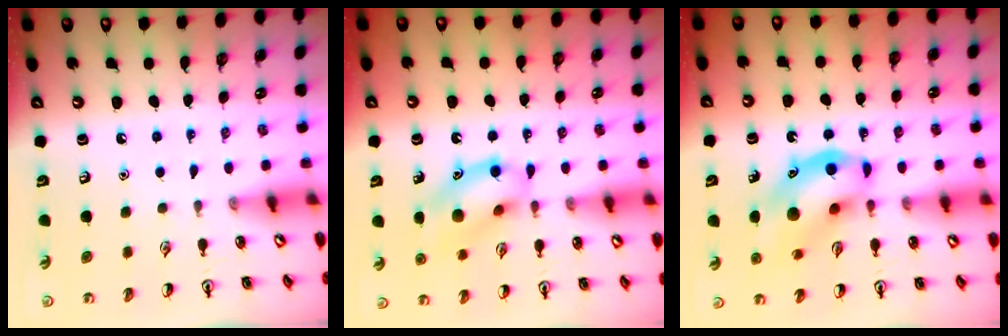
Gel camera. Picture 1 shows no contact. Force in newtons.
{"total": 13.5, "press": 13.4, "slide": 1.4}
{"total": 13.3, "press": 12.8, "slide": 3.4}